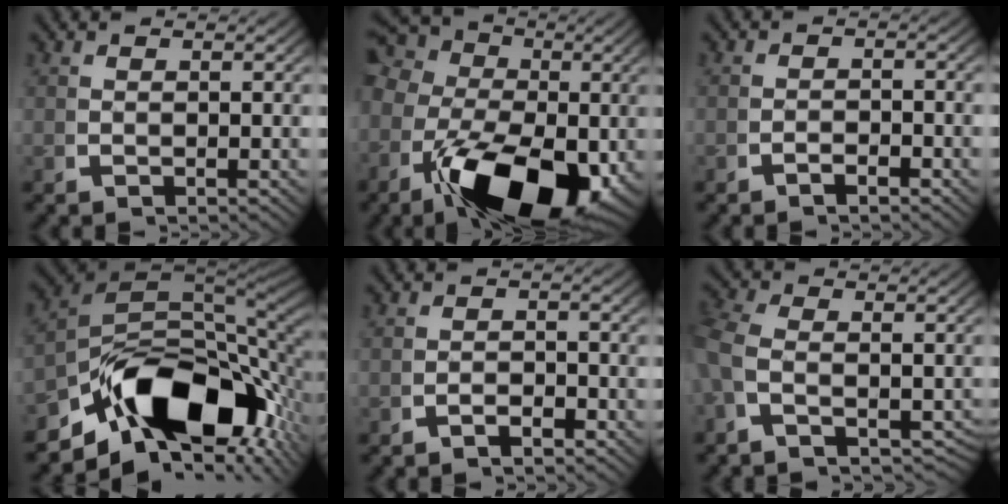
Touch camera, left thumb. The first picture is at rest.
{"total": 16.5, "force": [-1.7, 10.8, 12.4], "torque": [-0.217, -0.051, -0.012]}
{"total": 1.3, "force": [-1.1, 0.5, 0.3], "torque": [-0.005, -0.002, -0.025]}
{"total": 22.2, "force": [-2.9, 13.2, 17.6], "torque": [-0.286, -0.047, -0.036]}
{"total": 1.8, "force": [-1.6, 0.7, 0.3], "torque": [-0.001, -0.005, -0.031]}
{"total": 4.7, "force": [-2.1, 3.2, 2.7], "torque": [-0.065, -0.015, -0.036]}